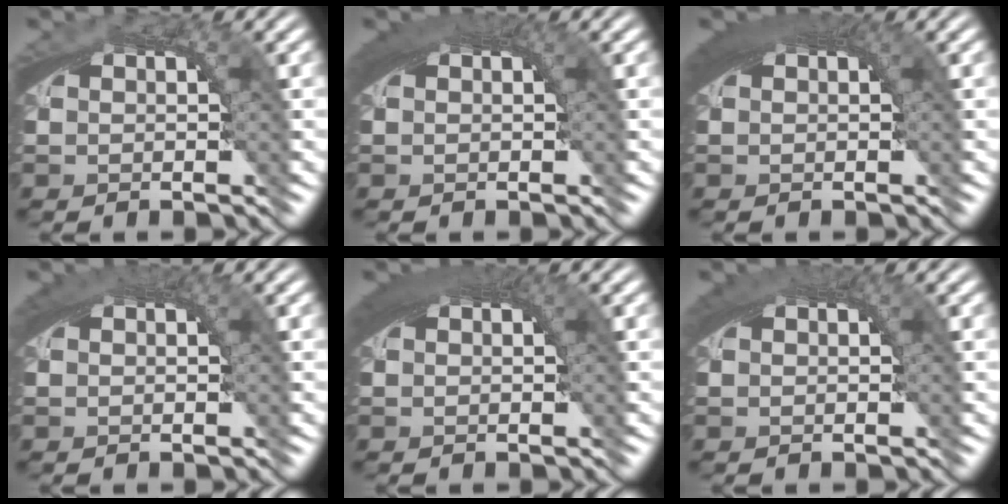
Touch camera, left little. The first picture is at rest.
{"total": 2.4, "force": [0.9, 0.6, 2.1], "torque": [-0.026, 0.008, 0.013]}
{"total": 3.3, "force": [1.1, 1.1, 3.0], "torque": [-0.037, 0.011, 0.015]}
{"total": 1.5, "force": [0.7, 0.2, 1.4], "torque": [-0.016, 0.006, 0.011]}
{"total": 2.9, "force": [1.1, 0.8, 2.6], "torque": [-0.030, 0.011, 0.014]}
{"total": 1.8, "force": [0.7, 0.3, 1.6], "torque": [-0.020, 0.006, 0.012]}